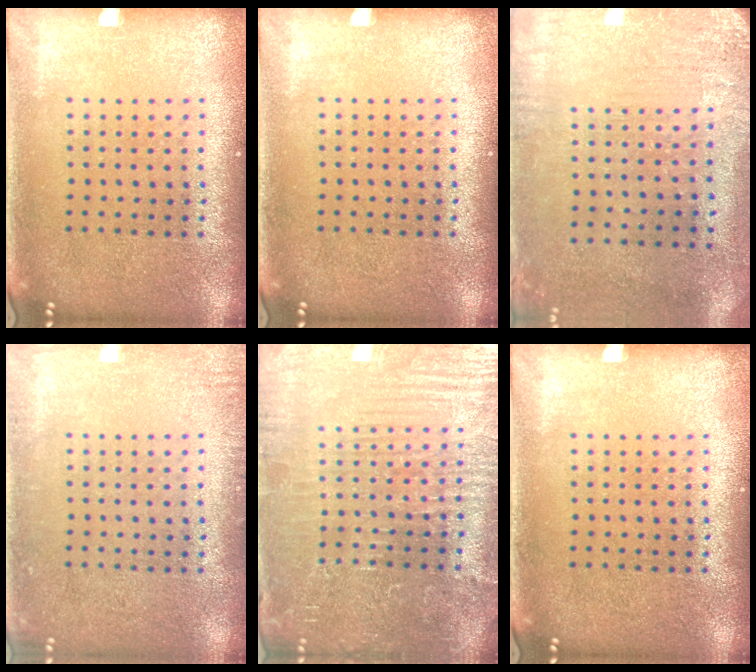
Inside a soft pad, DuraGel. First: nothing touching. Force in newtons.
{"total": 0.0}
{"total": 3.1, "press": 2.5, "slide": 1.9}
{"total": 1.5, "press": 1.4, "slide": 0.2}
{"total": 4.6, "press": 4.4, "slide": 1.3}
{"total": 0.0}